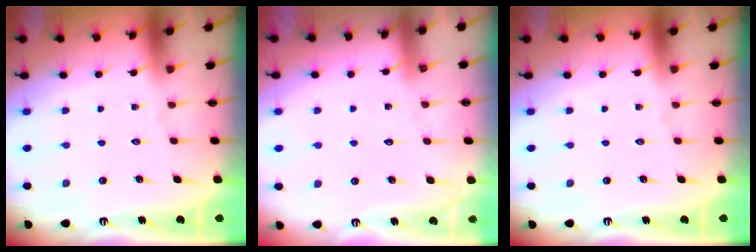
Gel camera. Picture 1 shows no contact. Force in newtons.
{"total": 3.5, "press": 3.4, "slide": 0.3}
{"total": 0.0}